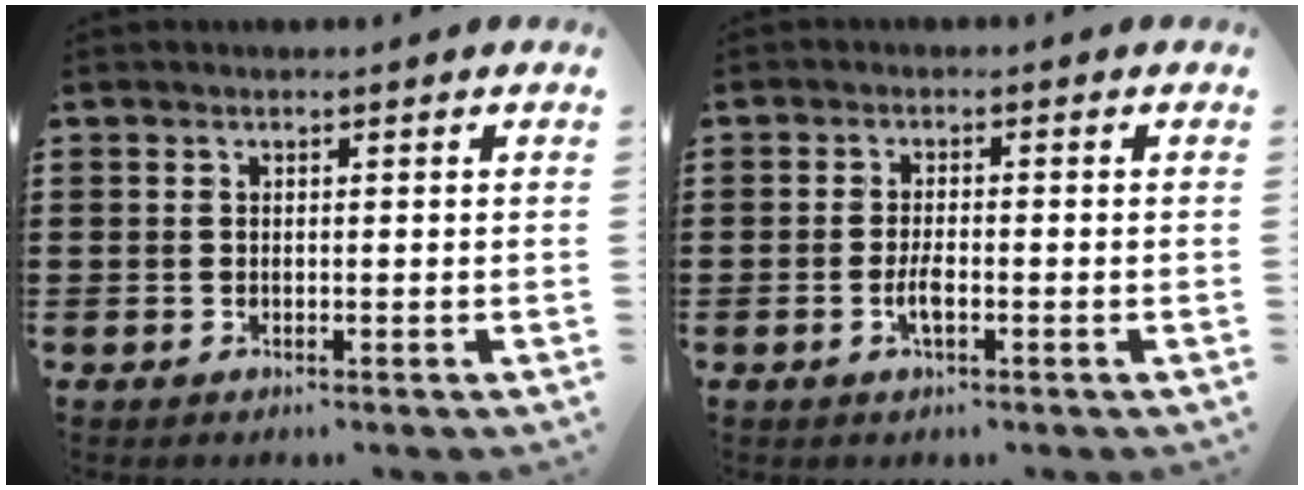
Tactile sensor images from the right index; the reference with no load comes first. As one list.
[{"total": 2.8, "force": [-1.1, 0.6, 2.5], "torque": [-0.059, -0.007, -0.023]}]